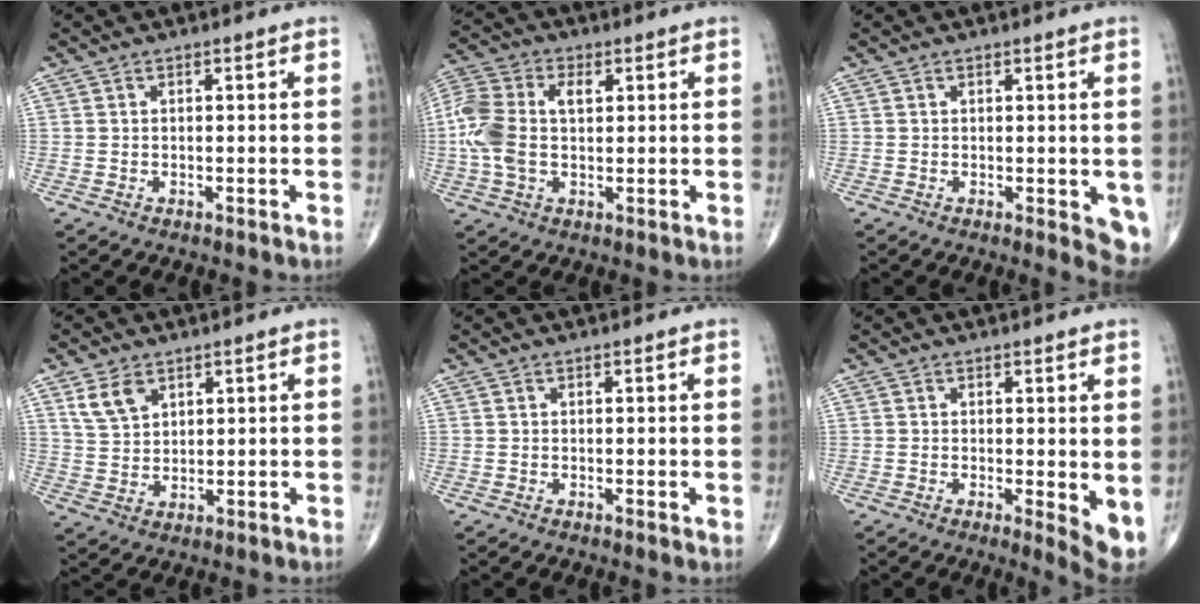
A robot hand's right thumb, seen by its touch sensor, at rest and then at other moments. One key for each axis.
{"total": 11.6, "fx": 1.2, "fy": 7.1, "fz": 9.1, "tx": -0.218, "ty": 0.024, "tz": 0.020}
{"total": 5.1, "fx": -0.8, "fy": 1.9, "fz": 4.7, "tx": -0.041, "ty": -0.009, "tz": -0.009}
{"total": 5.7, "fx": 3.2, "fy": 3.5, "fz": 3.0, "tx": -0.048, "ty": -0.012, "tz": 0.070}
{"total": 0.6, "fx": 0.2, "fy": 0.2, "fz": 0.5, "tx": -0.011, "ty": -0.003, "tz": 0.002}
{"total": 4.8, "fx": 0.1, "fy": 1.3, "fz": 4.6, "tx": -0.062, "ty": -0.013, "tz": 0.003}